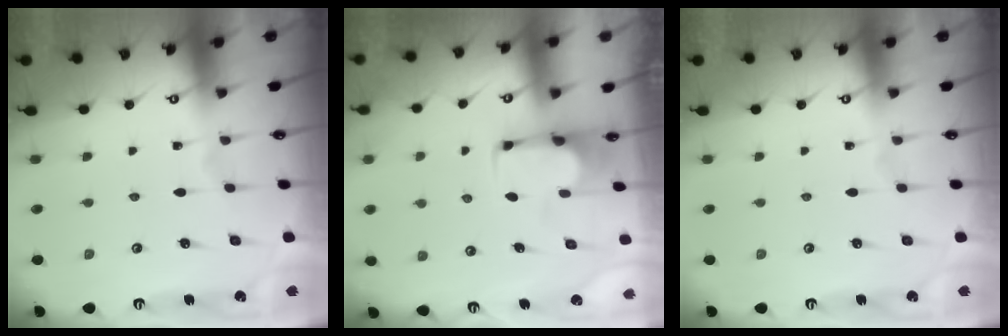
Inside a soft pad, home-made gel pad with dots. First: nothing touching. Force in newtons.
{"total": 1.7, "press": 1.5, "slide": 0.9}
{"total": 0.0}